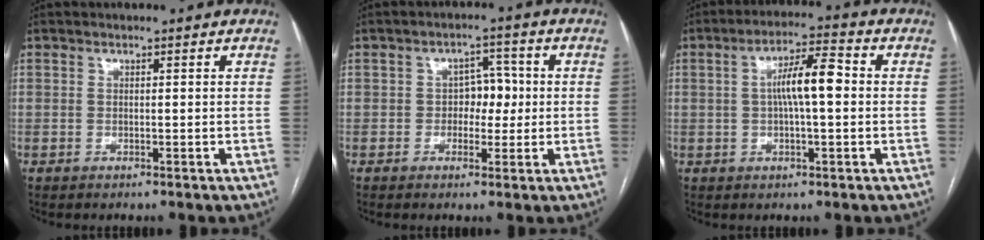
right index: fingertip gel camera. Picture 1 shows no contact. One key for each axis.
{"total": 4.3, "fx": -0.2, "fy": 3.0, "fz": 3.1, "tx": -0.038, "ty": 0.016, "tz": -0.004}
{"total": 7.5, "fx": 0.5, "fy": 1.3, "fz": 7.3, "tx": -0.132, "ty": 0.020, "tz": 0.005}